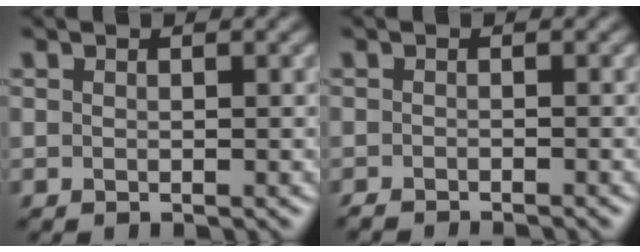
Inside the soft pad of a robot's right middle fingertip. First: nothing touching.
{"total": 2.1, "force": [-2.0, 0.2, 0.7], "torque": [-0.007, -0.007, -0.034]}